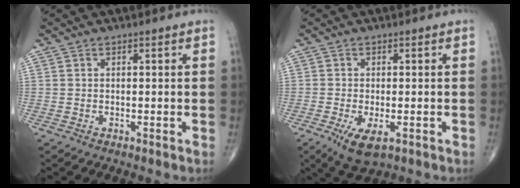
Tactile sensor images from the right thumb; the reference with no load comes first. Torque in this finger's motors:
{"motor_torque": [0.38, 0.15, 0.26, 0.19, 0.14]}